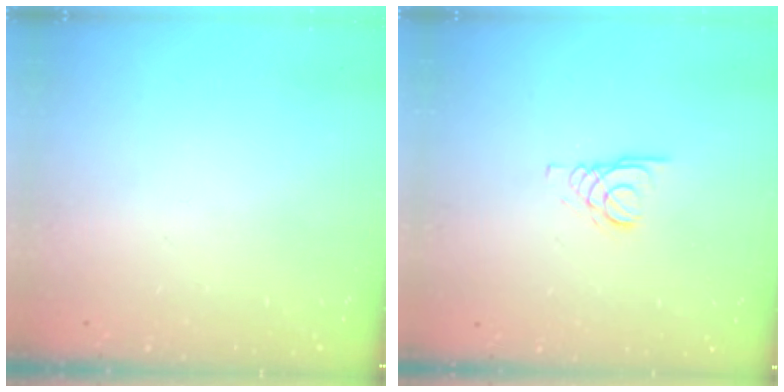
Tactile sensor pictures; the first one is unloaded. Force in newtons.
{"total": 1.6, "press": 1.6, "slide": 0.2}